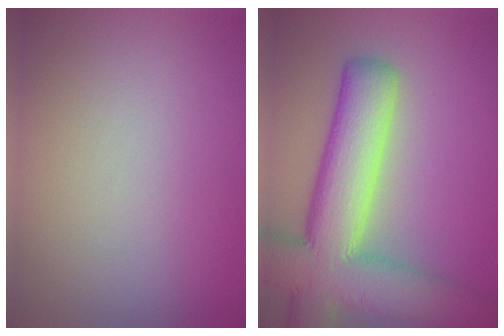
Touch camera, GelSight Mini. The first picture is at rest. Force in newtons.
{"total": 11.2, "press": 11.2, "slide": 0.8}